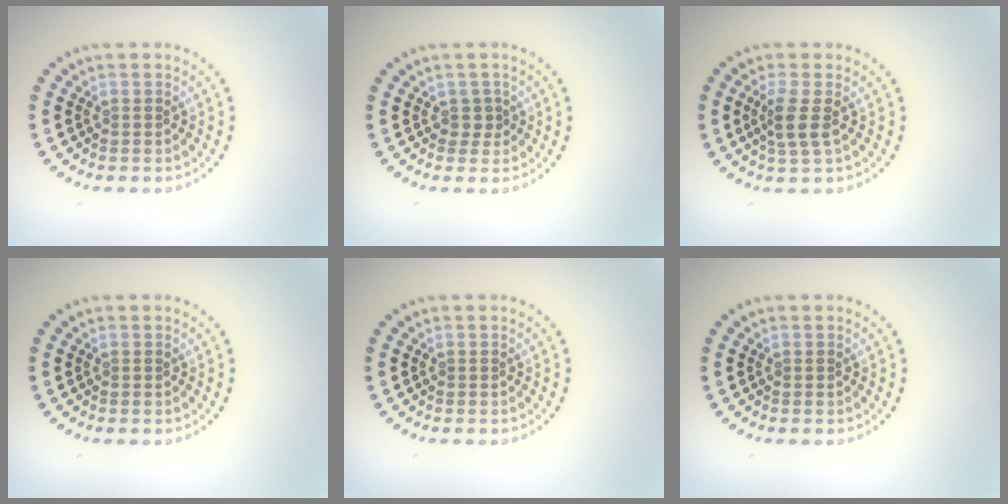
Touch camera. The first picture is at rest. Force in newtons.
{"total": 1.0, "press": 0.8, "slide": 0.6}
{"total": 2.3, "press": 1.9, "slide": 1.4}
{"total": 0.0}
{"total": 0.0}
{"total": 0.0}